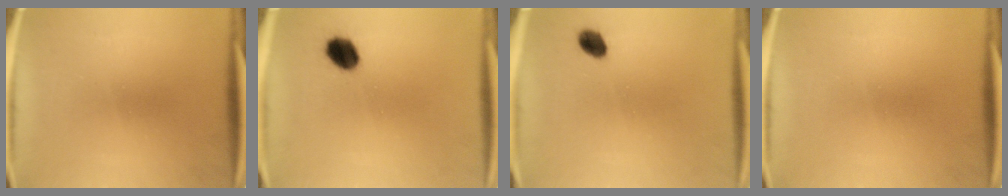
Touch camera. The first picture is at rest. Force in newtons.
{"total": 7.0}
{"total": 3.1}
{"total": 0.0}